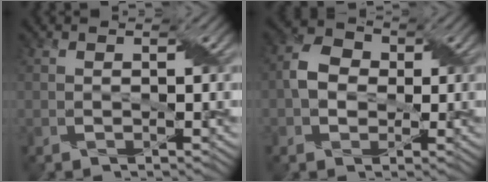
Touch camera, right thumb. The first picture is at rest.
{"total": 4.4, "force": [0.0, 3.7, 2.4], "torque": [-0.054, 0.009, -0.009]}